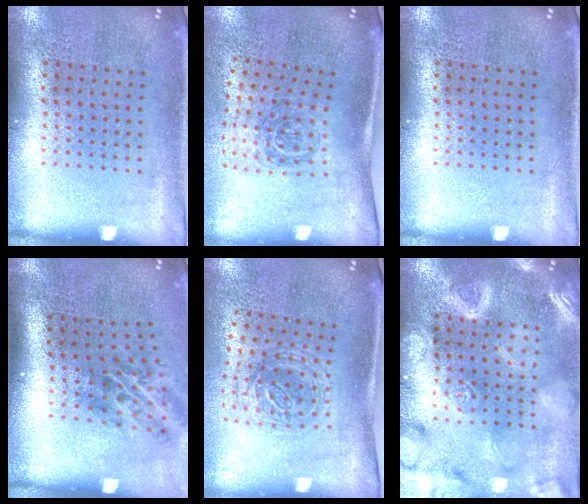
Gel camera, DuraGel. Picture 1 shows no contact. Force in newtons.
{"total": 1.9, "press": 1.2, "slide": 1.5}
{"total": 0.0}
{"total": 2.1, "press": 1.3, "slide": 1.7}
{"total": 1.1, "press": 1.0, "slide": 0.4}
{"total": 5.6, "press": 5.5, "slide": 0.6}